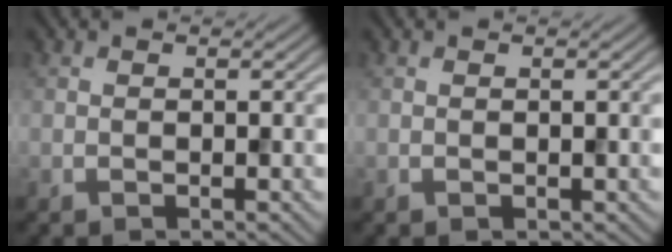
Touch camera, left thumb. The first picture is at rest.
{"total": 0.0}